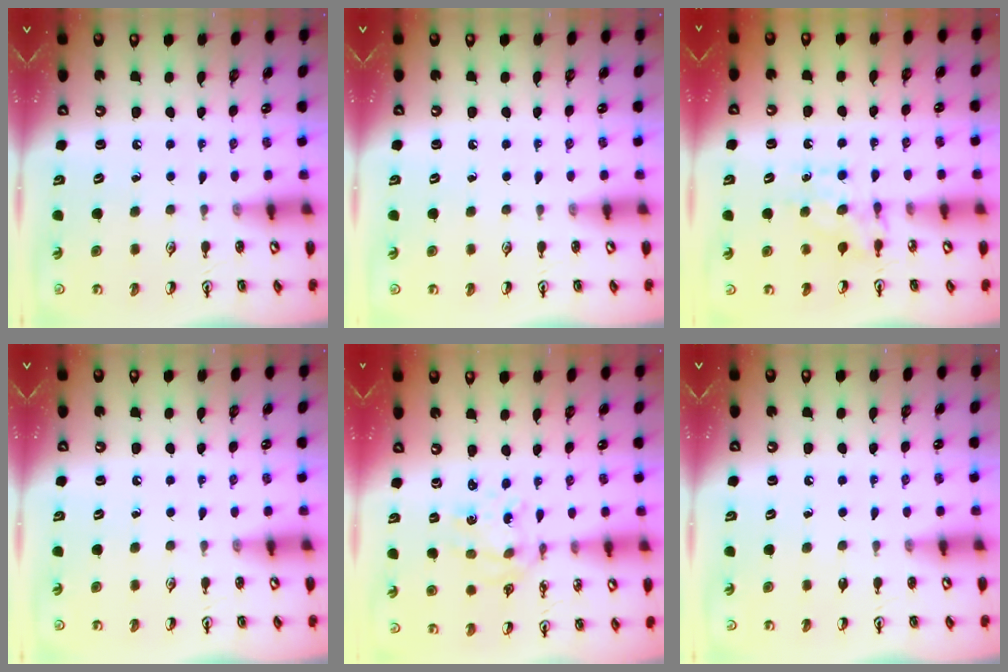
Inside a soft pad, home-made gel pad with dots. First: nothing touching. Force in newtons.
{"total": 0.0}
{"total": 7.3, "press": 7.2, "slide": 0.7}
{"total": 0.0}
{"total": 2.6, "press": 2.4, "slide": 0.9}
{"total": 0.0}